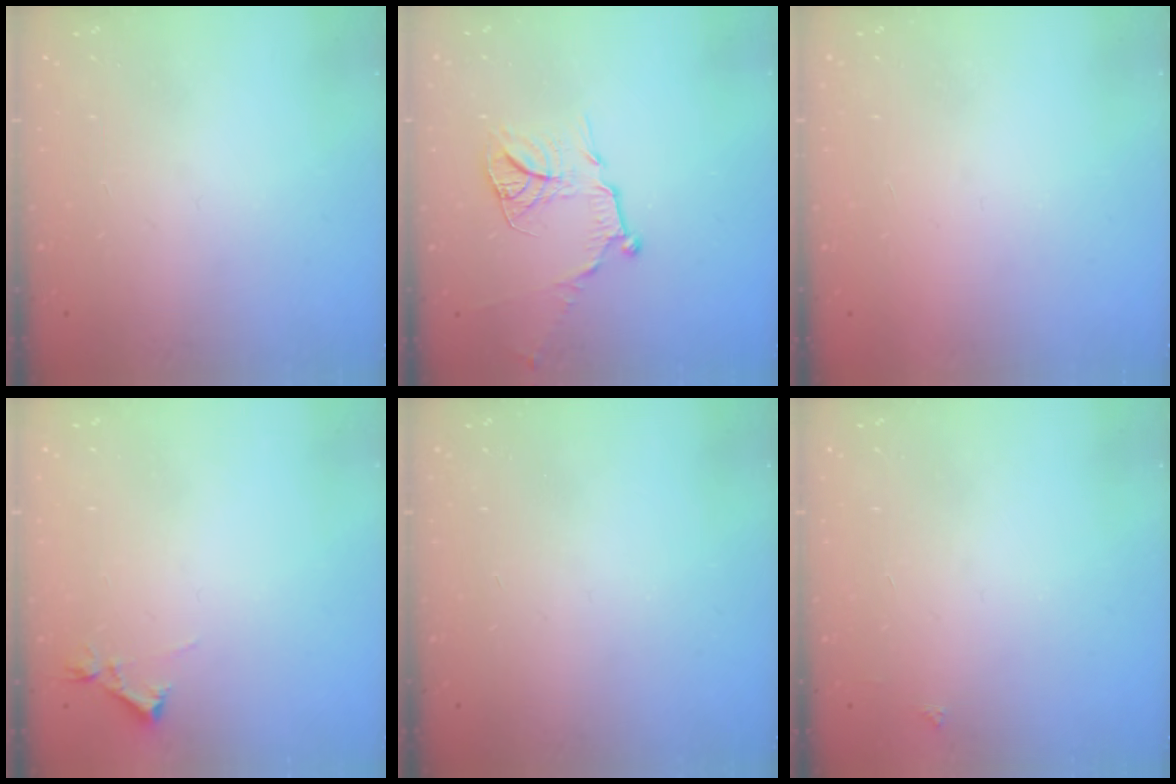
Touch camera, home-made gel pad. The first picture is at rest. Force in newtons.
{"total": 14.1, "press": 14.1, "slide": 1.4}
{"total": 1.5, "press": 1.5, "slide": 0.1}
{"total": 3.4, "press": 3.3, "slide": 0.7}
{"total": 0.0}
{"total": 2.1, "press": 2.1, "slide": 0.3}